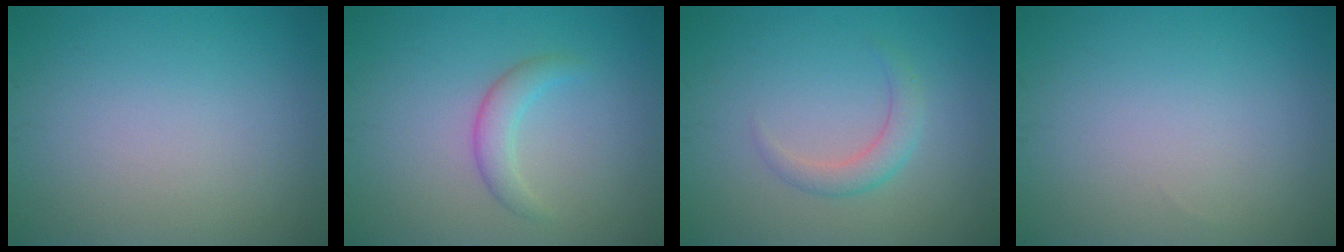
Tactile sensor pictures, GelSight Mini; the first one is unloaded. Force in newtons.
{"total": 2.1, "press": 2.1, "slide": 0.2}
{"total": 2.0, "press": 2.0, "slide": 0.2}
{"total": 0.0}